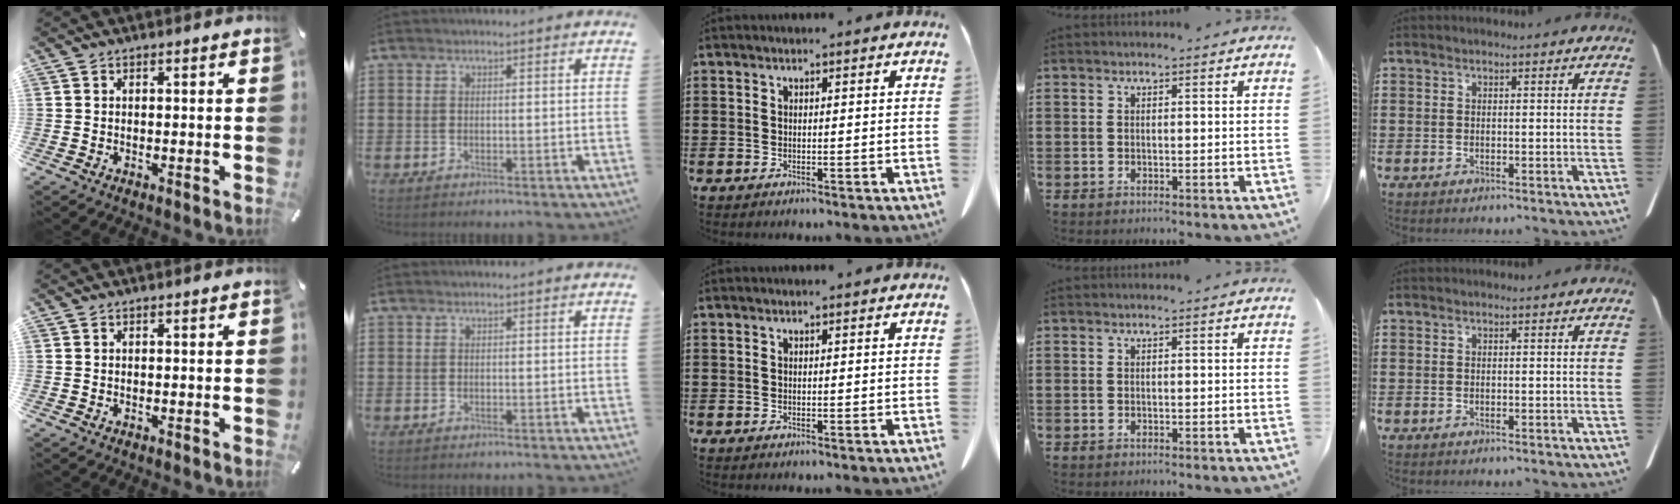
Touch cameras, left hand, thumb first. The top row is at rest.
{}